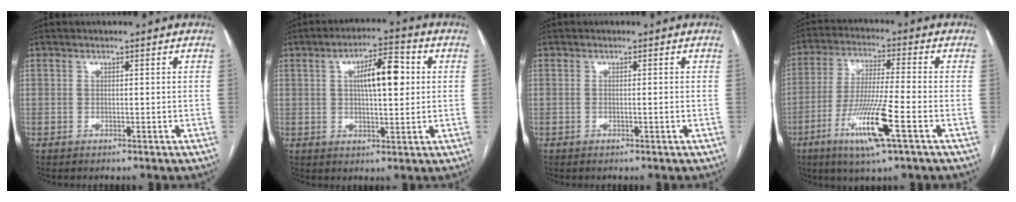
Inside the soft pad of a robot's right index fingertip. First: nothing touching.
{"total": 8.5, "force": [1.7, 2.6, 8.0], "torque": [-0.130, 0.020, 0.026]}
{"total": 0.5, "force": [-0.2, 0.0, 0.5], "torque": [-0.009, 0.001, -0.003]}
{"total": 12.0, "force": [-5.2, 0.0, 10.8], "torque": [-0.216, -0.019, -0.097]}